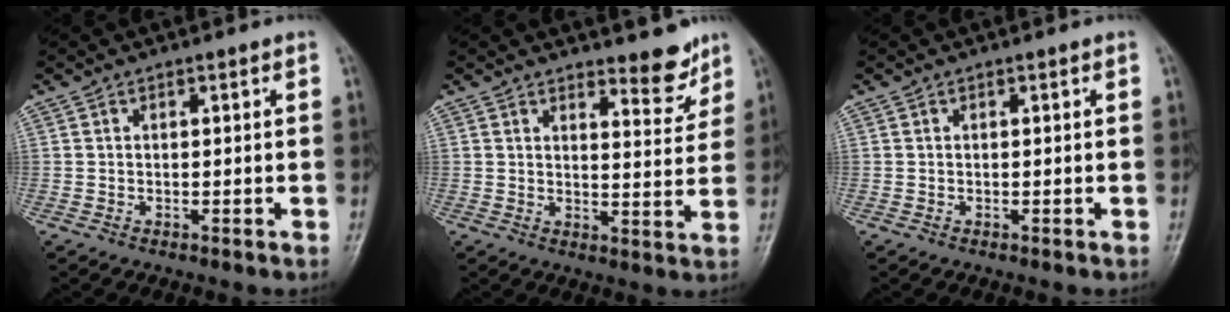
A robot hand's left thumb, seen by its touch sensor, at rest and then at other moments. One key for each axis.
{"total": 5.9, "fx": 4.8, "fy": 1.9, "fz": 3.0, "tx": -0.020, "ty": -0.042, "tz": 0.068}
{"total": 0.0}